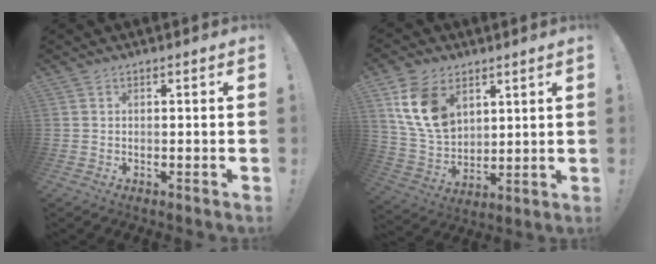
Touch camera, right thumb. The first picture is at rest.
{"total": 15.6, "force": [6.9, 10.8, 8.9], "torque": [-0.184, -0.025, 0.138]}